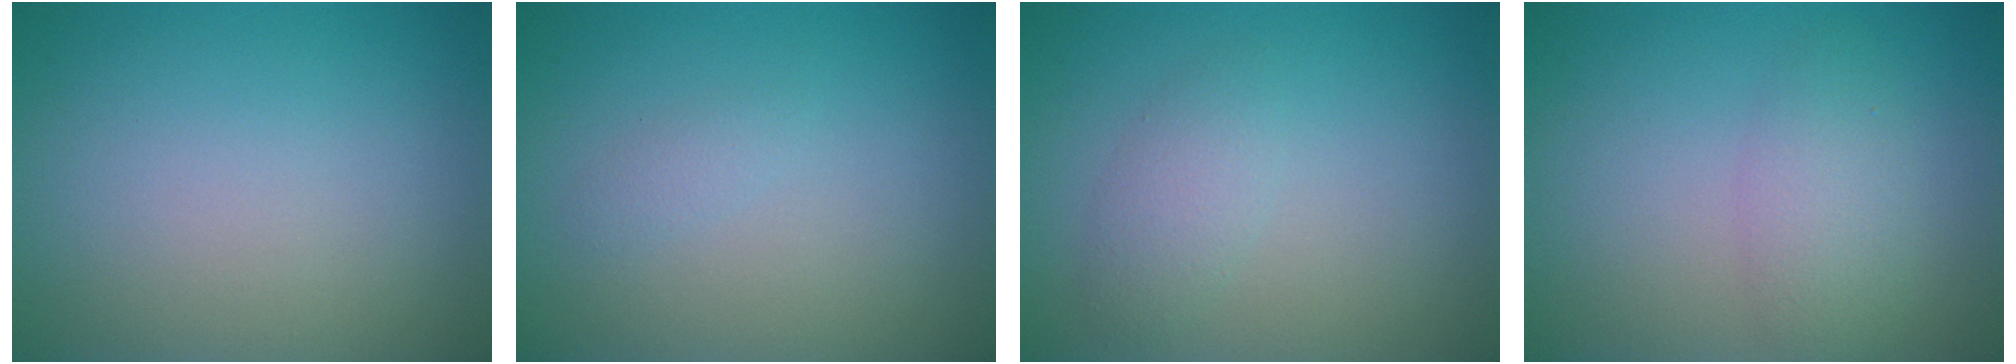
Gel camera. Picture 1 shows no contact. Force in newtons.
{"total": 0.7, "press": 0.7, "slide": 0.0}
{"total": 1.8, "press": 1.8, "slide": 0.0}
{"total": 2.8, "press": 2.8, "slide": 0.2}